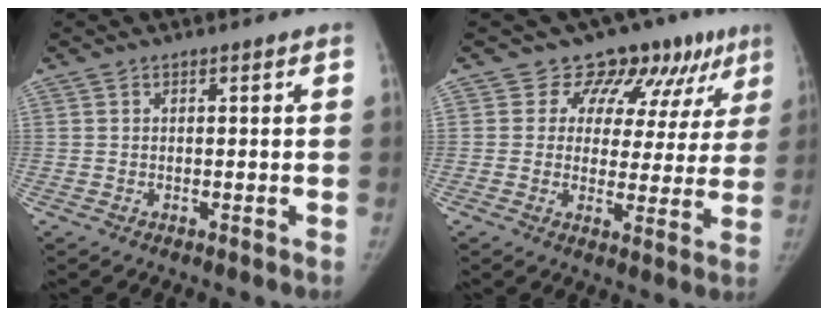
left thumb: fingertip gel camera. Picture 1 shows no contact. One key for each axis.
{"total": 12.0, "fx": 8.4, "fy": 7.6, "fz": 4.0, "tx": -0.001, "ty": -0.034, "tz": 0.086}